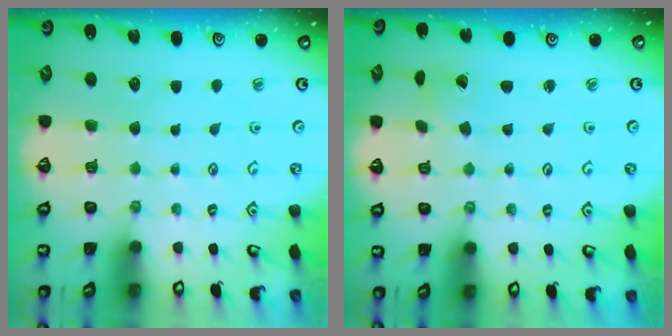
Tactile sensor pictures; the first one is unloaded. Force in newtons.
{"total": 1.8, "press": 1.8, "slide": 0.2}